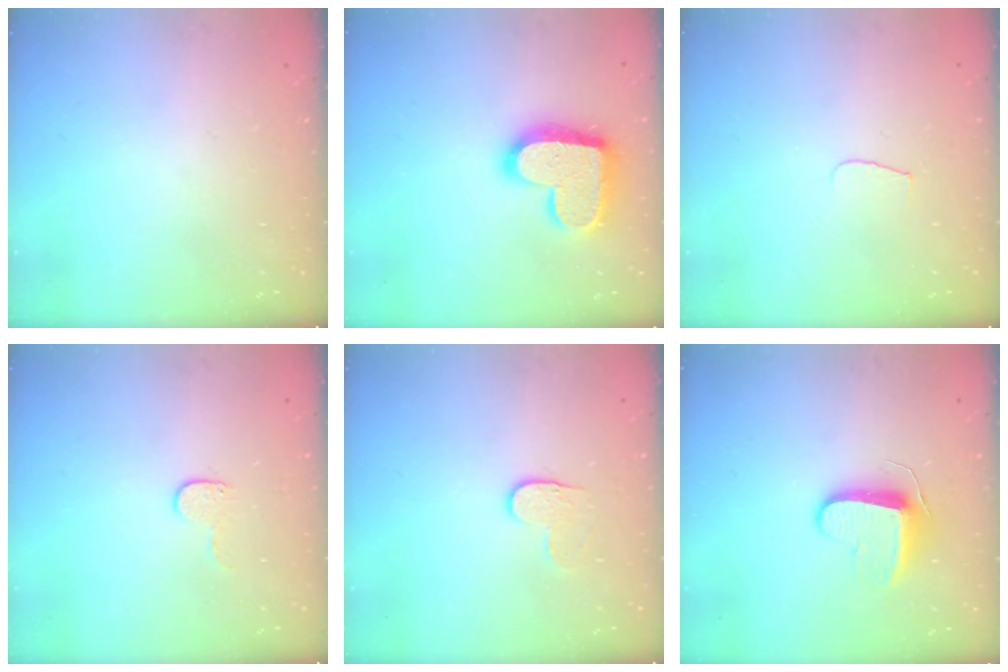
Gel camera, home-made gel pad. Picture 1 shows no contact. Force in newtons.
{"total": 17.7, "press": 17.7, "slide": 1.2}
{"total": 4.3, "press": 4.2, "slide": 0.4}
{"total": 3.8, "press": 3.8, "slide": 0.4}
{"total": 3.3, "press": 3.3, "slide": 0.4}
{"total": 9.5, "press": 9.5, "slide": 0.3}